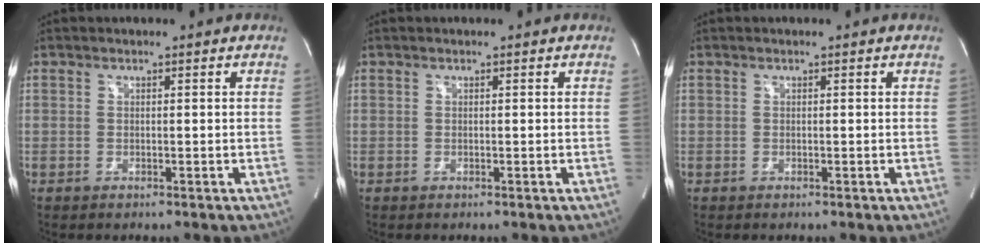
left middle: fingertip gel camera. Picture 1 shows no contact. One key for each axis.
{"total": 0.0}
{"total": 0.0}